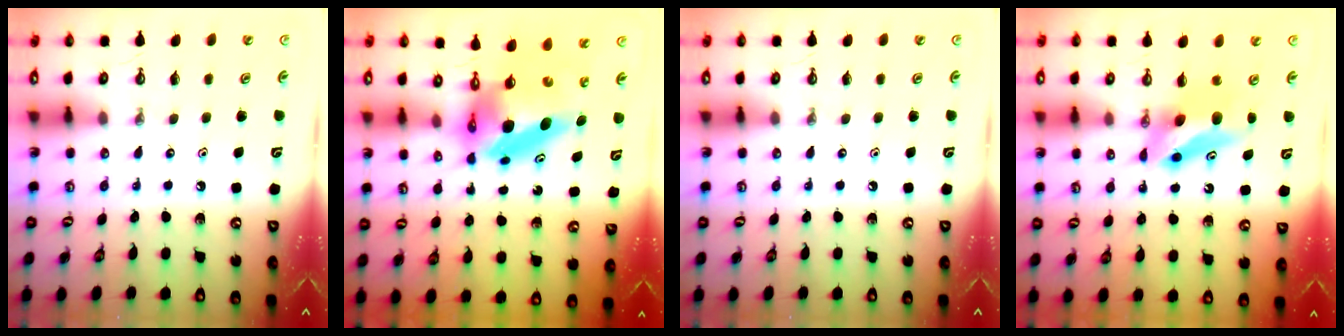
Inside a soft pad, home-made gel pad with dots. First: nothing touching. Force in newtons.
{"total": 9.2, "press": 9.2, "slide": 0.9}
{"total": 0.0}
{"total": 7.1, "press": 7.0, "slide": 1.5}